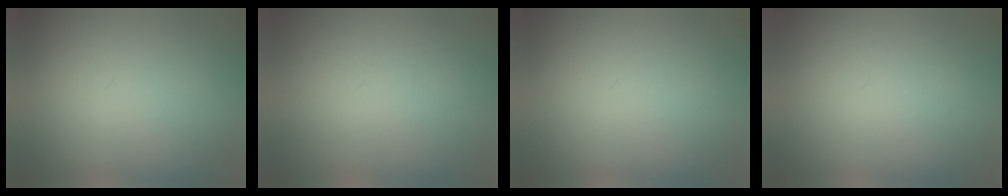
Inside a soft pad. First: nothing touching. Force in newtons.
{"total": 5.1}
{"total": 0.0}
{"total": 1.0}